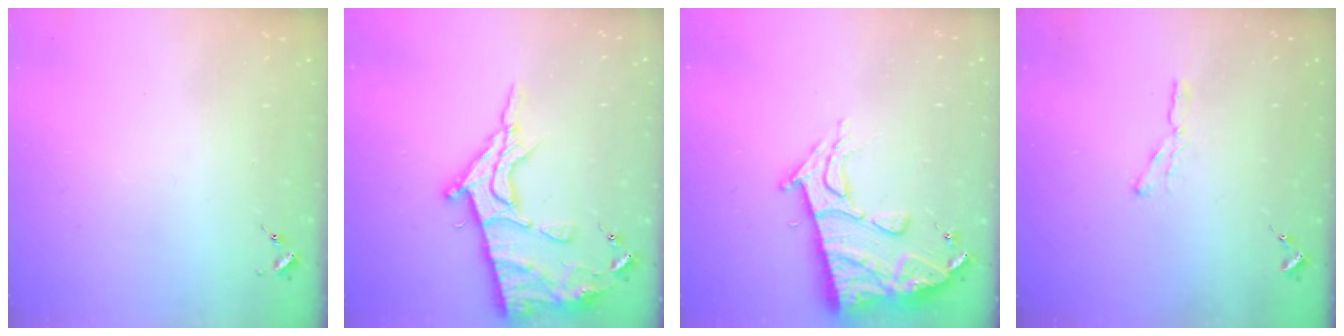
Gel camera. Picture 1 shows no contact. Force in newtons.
{"total": 16.7, "press": 16.7, "slide": 1.6}
{"total": 14.4, "press": 14.3, "slide": 1.2}
{"total": 4.0, "press": 4.0, "slide": 0.4}